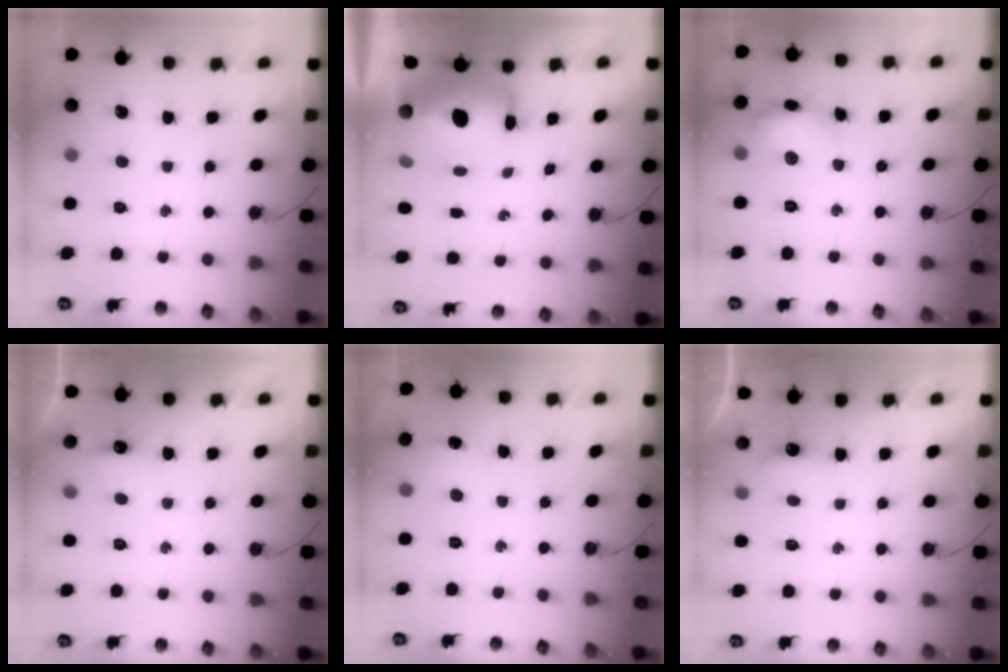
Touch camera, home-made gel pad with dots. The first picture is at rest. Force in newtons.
{"total": 14.1, "press": 14.1, "slide": 1.3}
{"total": 13.7, "press": 13.6, "slide": 1.2}
{"total": 5.2, "press": 5.1, "slide": 1.0}
{"total": 7.4, "press": 7.3, "slide": 0.8}
{"total": 3.6, "press": 3.5, "slide": 0.7}